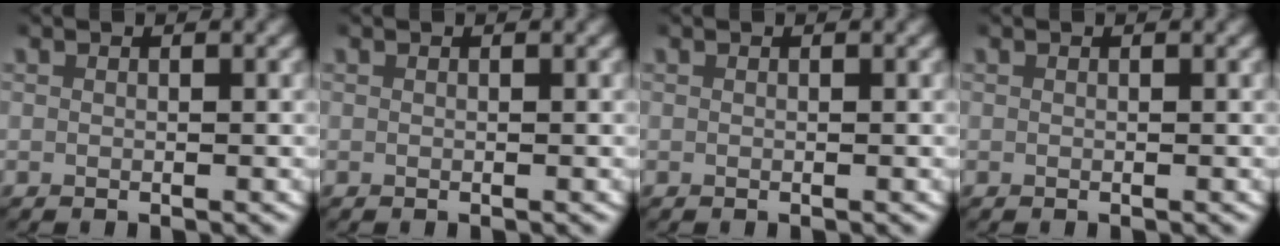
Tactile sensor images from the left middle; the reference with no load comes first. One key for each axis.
{"total": 0.0}
{"total": 0.0}
{"total": 0.0}